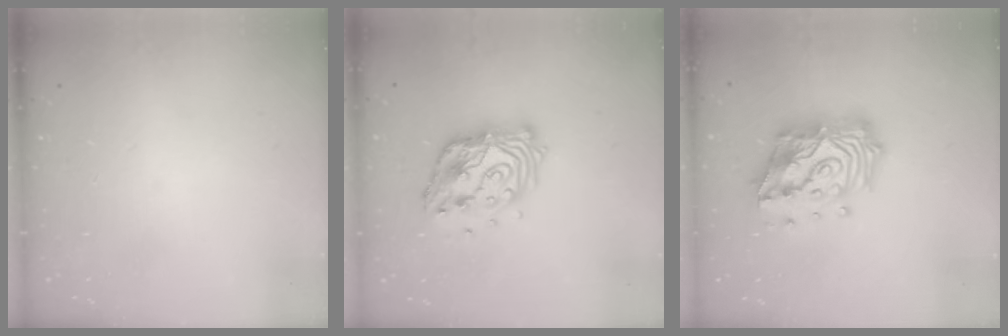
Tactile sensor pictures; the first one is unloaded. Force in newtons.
{"total": 14.1, "press": 14.1, "slide": 1.1}
{"total": 25.6, "press": 25.5, "slide": 2.2}